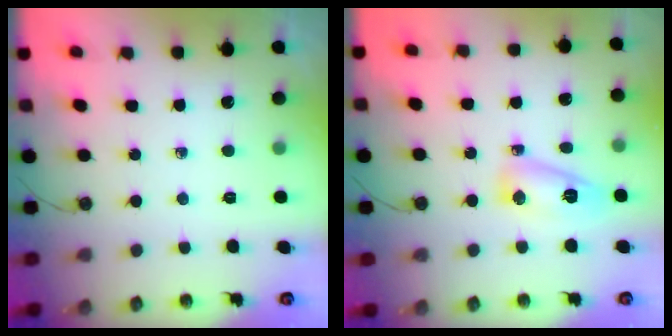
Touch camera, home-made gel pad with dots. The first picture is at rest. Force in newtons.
{"total": 8.0, "press": 8.0, "slide": 0.5}